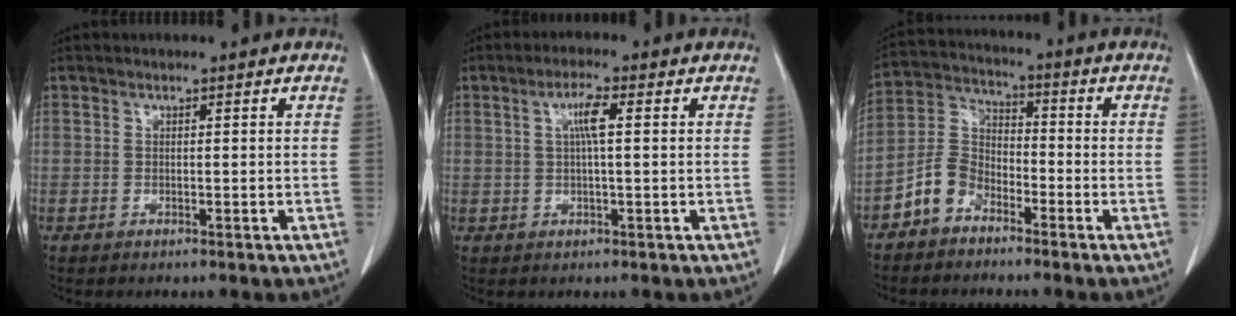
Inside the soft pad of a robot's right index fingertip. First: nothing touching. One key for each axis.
{"total": 3.7, "fx": 0.9, "fy": 0.4, "fz": 3.6, "tx": -0.068, "ty": 0.007, "tz": 0.015}
{"total": 6.6, "fx": -4.2, "fy": 4.4, "fz": 2.6, "tx": -0.059, "ty": 0.016, "tz": -0.088}